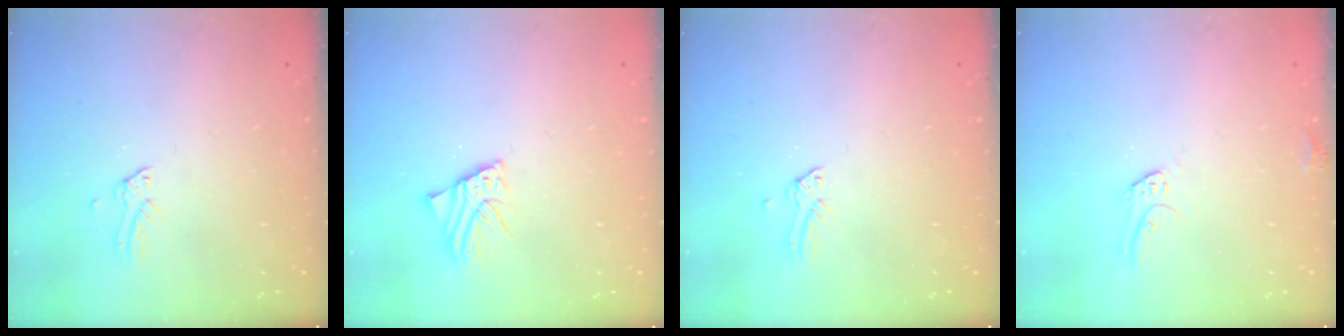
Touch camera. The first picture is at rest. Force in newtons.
{"total": 3.8, "press": 3.7, "slide": 0.5}
{"total": 0.0}
{"total": 6.5, "press": 6.5, "slide": 0.4}